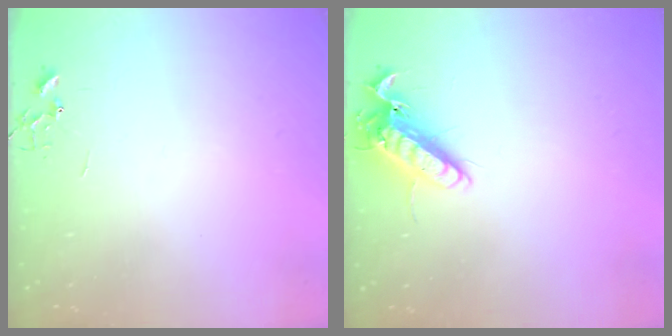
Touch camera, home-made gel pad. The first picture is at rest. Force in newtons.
{"total": 12.8, "press": 12.7, "slide": 1.8}